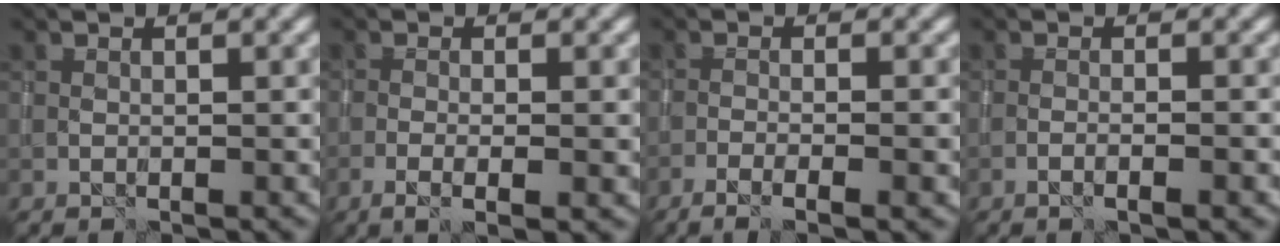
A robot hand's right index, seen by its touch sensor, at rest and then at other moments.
{"total": 3.4, "force": [-1.2, 1.0, 3.1], "torque": [-0.055, -0.004, -0.025]}
{"total": 4.1, "force": [-2.4, 1.0, 3.2], "torque": [-0.052, 0.002, -0.045]}
{"total": 2.1, "force": [-1.1, 0.4, 1.8], "torque": [-0.026, 0.011, -0.022]}